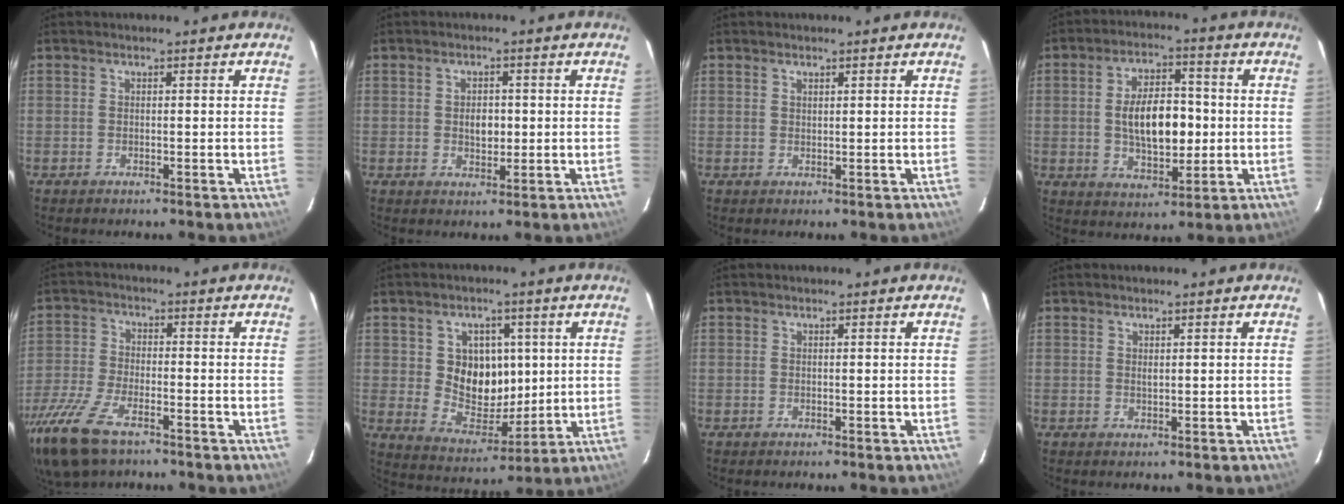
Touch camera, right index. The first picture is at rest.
{"total": 3.5, "force": [0.0, 2.4, 2.6], "torque": [-0.042, 0.003, 0.002]}
{"total": 0.9, "force": [0.7, 0.4, 0.4], "torque": [-0.004, 0.002, 0.012]}
{"total": 11.9, "force": [-0.3, 6.1, 10.3], "torque": [-0.182, 0.011, 0.004]}
{"total": 16.3, "force": [-11.0, 6.7, 9.9], "torque": [-0.239, -0.043, -0.216]}
{"total": 11.0, "force": [1.9, 9.1, 6.0], "torque": [-0.113, 0.003, 0.052]}
{"total": 0.0}
{"total": 0.7, "force": [0.4, 0.3, 0.5], "torque": [-0.011, 0.002, 0.007]}